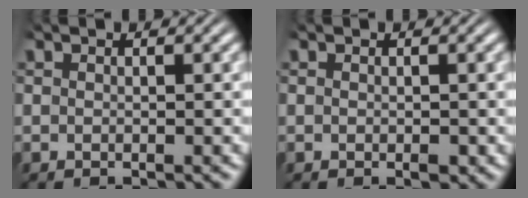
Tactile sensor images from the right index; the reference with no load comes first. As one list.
[{"total": 0.6, "force": [-0.3, 0.2, 0.5], "torque": [-0.007, -0.008, -0.002]}]